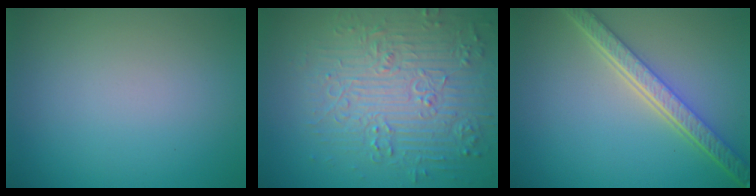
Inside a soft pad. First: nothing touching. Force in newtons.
{"total": 7.4, "press": 5.9, "slide": 4.6}
{"total": 5.3, "press": 4.1, "slide": 3.3}